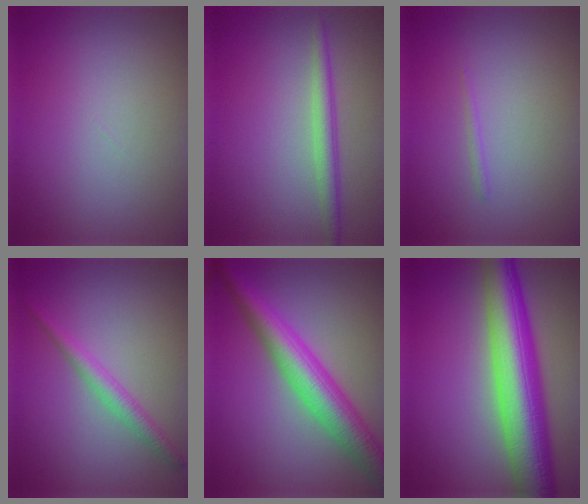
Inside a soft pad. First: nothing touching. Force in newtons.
{"total": 2.4, "press": 2.4, "slide": 0.0}
{"total": 0.5, "press": 0.5, "slide": 0.1}
{"total": 2.2, "press": 2.2, "slide": 0.1}
{"total": 7.0, "press": 7.0, "slide": 0.0}
{"total": 10.6, "press": 10.6, "slide": 0.3}